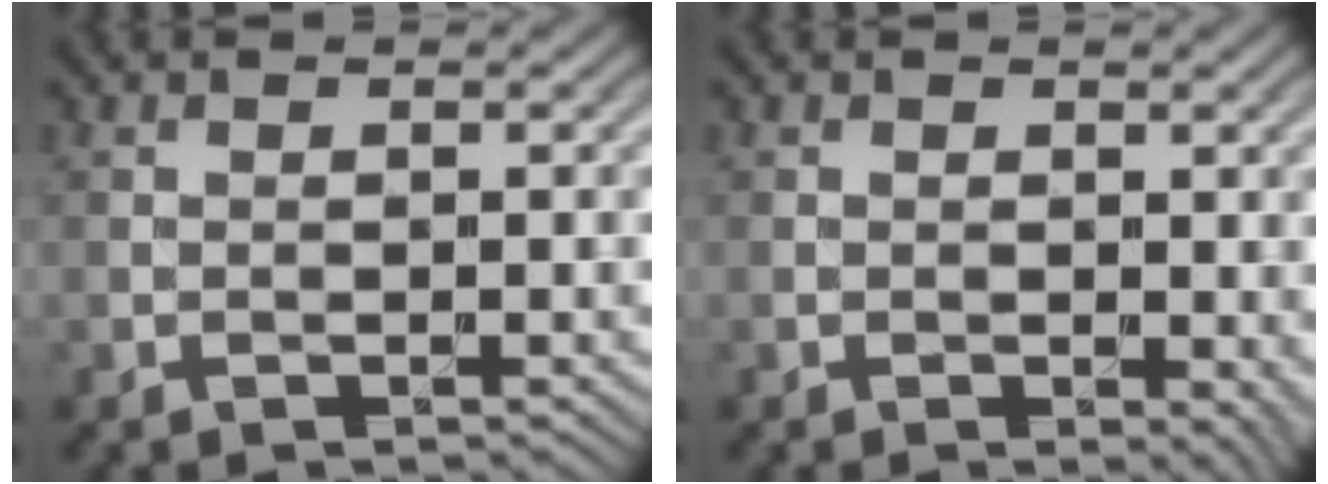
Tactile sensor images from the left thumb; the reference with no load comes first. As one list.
[{"total": 2.0, "force": [-0.1, 1.1, 1.7], "torque": [-0.017, -0.008, 0.001]}]